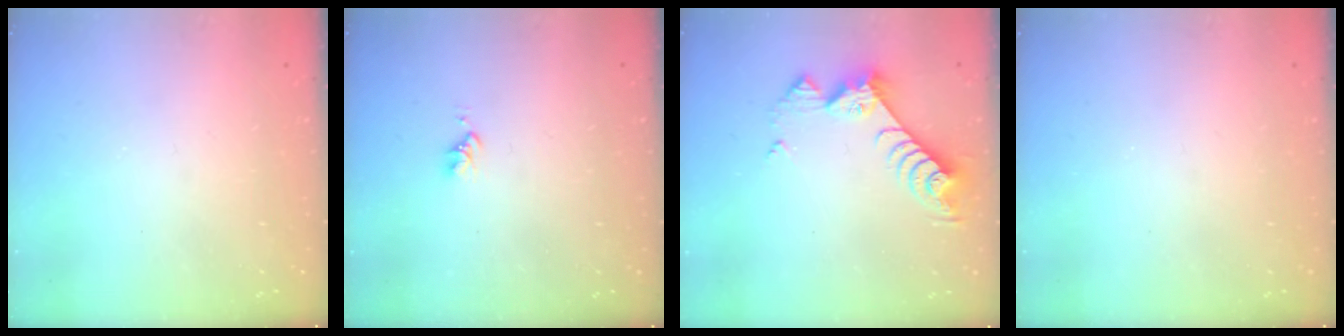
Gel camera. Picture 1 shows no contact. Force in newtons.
{"total": 2.6, "press": 2.6, "slide": 0.4}
{"total": 9.6, "press": 9.5, "slide": 0.7}
{"total": 0.0}